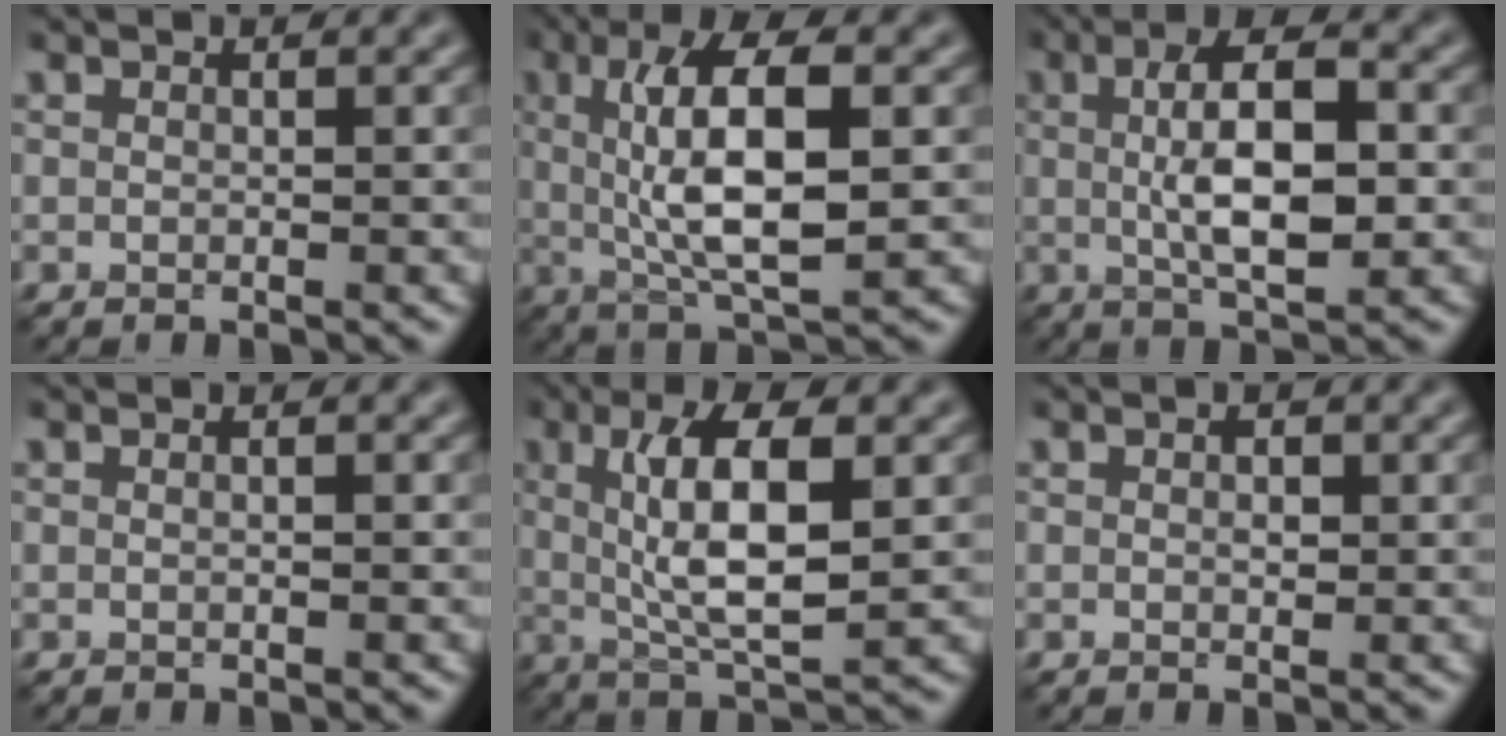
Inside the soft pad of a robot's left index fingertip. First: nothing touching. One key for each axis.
{"total": 9.0, "fx": 0.9, "fy": 2.9, "fz": 8.5, "tx": -0.146, "ty": 0.005, "tz": 0.016}
{"total": 7.4, "fx": 0.5, "fy": 2.5, "fz": 6.9, "tx": -0.116, "ty": 0.007, "tz": 0.003}
{"total": 0.5, "fx": 0.1, "fy": 0.1, "fz": 0.5, "tx": -0.008, "ty": -0.004, "tz": -0.001}
{"total": 8.1, "fx": 1.2, "fy": 2.6, "fz": 7.6, "tx": -0.134, "ty": -0.001, "tz": 0.021}
{"total": 0.9, "fx": 0.1, "fy": 0.5, "fz": 0.7, "tx": -0.010, "ty": 0.000, "tz": 0.001}